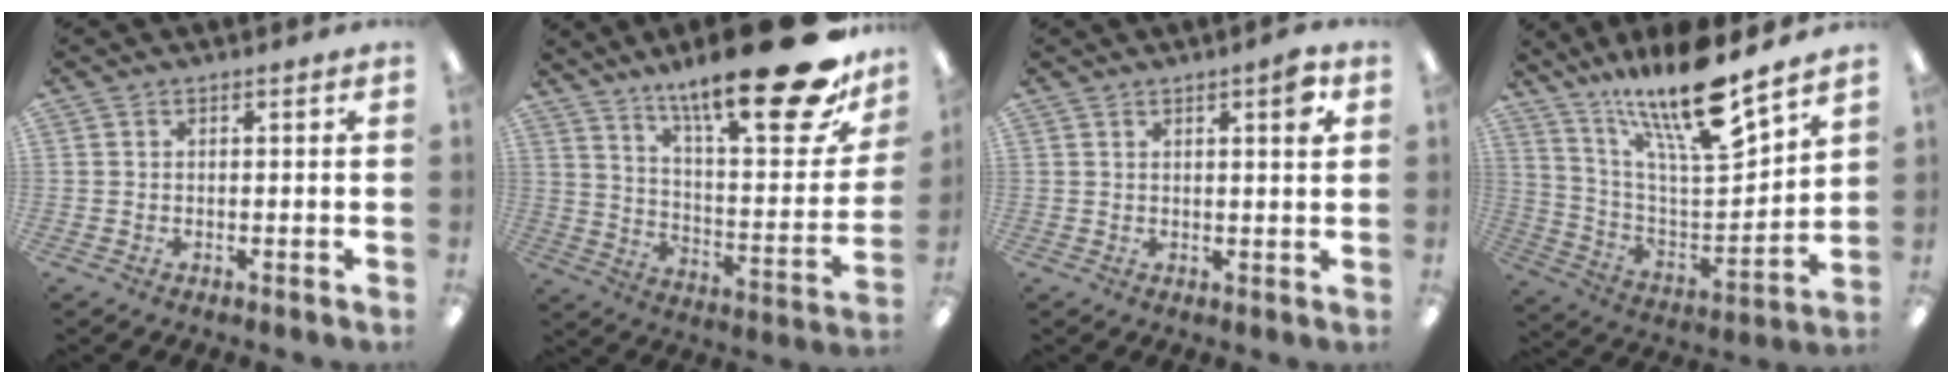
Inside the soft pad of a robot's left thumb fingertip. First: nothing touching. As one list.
[{"total": 25.8, "force": [17.4, 5.7, 18.1], "torque": [-0.264, -0.117, 0.277]}, {"total": 4.2, "force": [2.3, 0.8, 3.4], "torque": [-0.048, -0.005, 0.032]}, {"total": 20.1, "force": [15.5, 3.9, 12.2], "torque": [-0.222, -0.103, 0.258]}]